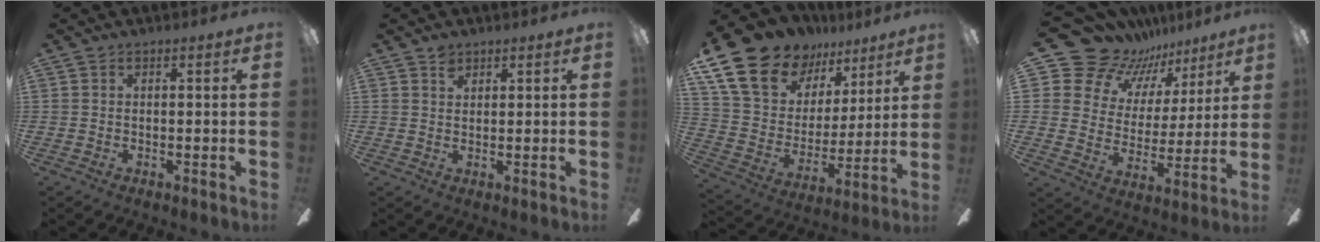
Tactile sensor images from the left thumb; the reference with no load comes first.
{"total": 2.2, "force": [1.8, 1.2, 0.6], "torque": [-0.007, -0.006, 0.032]}
{"total": 20.1, "force": [13.5, 12.1, 8.6], "torque": [-0.184, -0.082, 0.263]}
{"total": 15.6, "force": [12.6, 8.7, 2.8], "torque": [-0.080, -0.100, 0.236]}